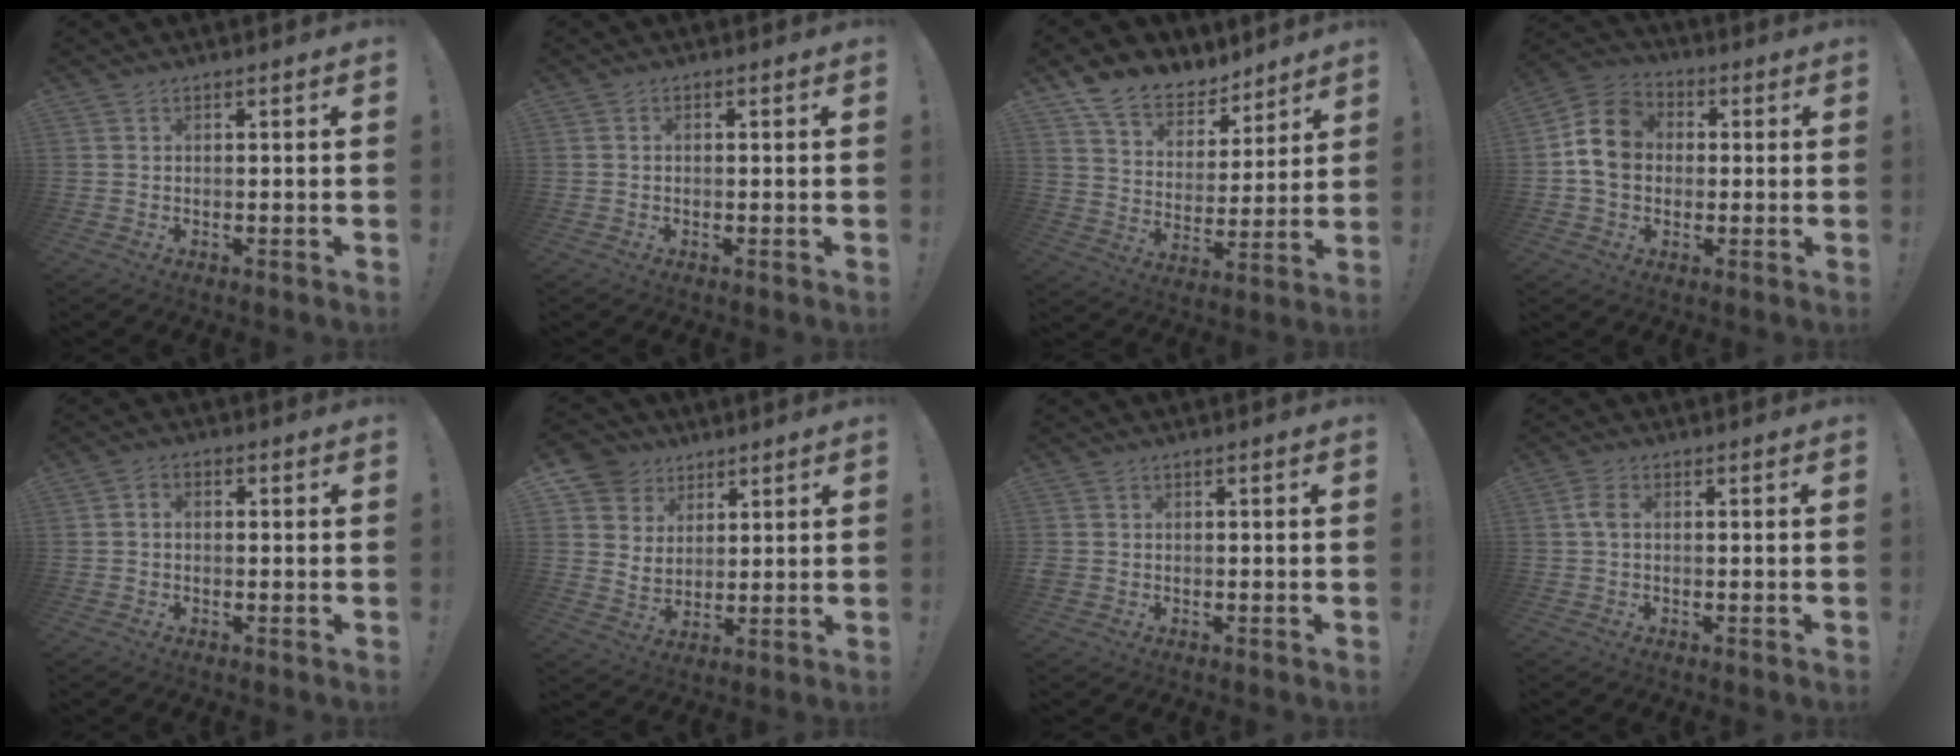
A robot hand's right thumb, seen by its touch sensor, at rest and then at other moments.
{"total": 0.7, "force": [-0.3, 0.4, 0.5], "torque": [-0.015, 0.005, -0.006]}
{"total": 11.8, "force": [9.6, 6.0, 3.1], "torque": [-0.065, -0.073, 0.182]}
{"total": 12.7, "force": [0.9, 10.4, 7.1], "torque": [-0.116, 0.017, 0.025]}
{"total": 1.7, "force": [-0.7, 1.1, 1.2], "torque": [-0.025, 0.009, -0.013]}
{"total": 8.8, "force": [4.9, 7.1, 1.5], "torque": [-0.021, -0.037, 0.098]}
{"total": 1.4, "force": [-0.1, 1.3, 0.5], "torque": [-0.015, 0.005, 0.000]}
{"total": 3.3, "force": [0.1, 1.7, 2.8], "torque": [-0.053, 0.009, 0.005]}